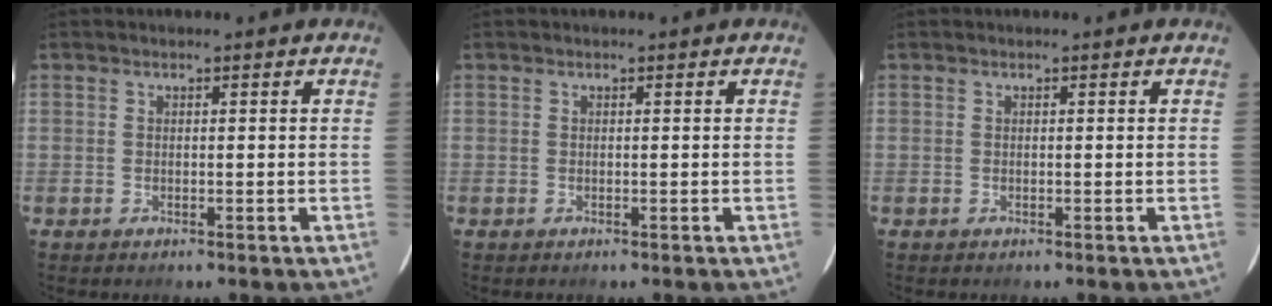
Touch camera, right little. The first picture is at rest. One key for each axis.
{"total": 0.0}
{"total": 0.0}